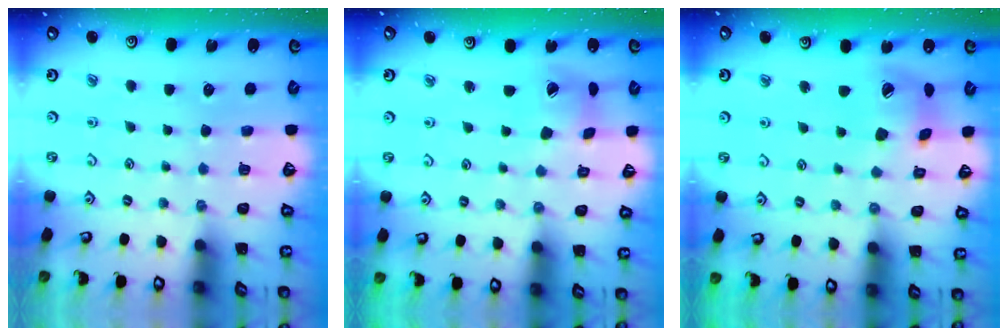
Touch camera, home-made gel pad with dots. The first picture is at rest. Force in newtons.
{"total": 7.5, "press": 7.5, "slide": 0.9}
{"total": 13.0, "press": 12.9, "slide": 2.0}